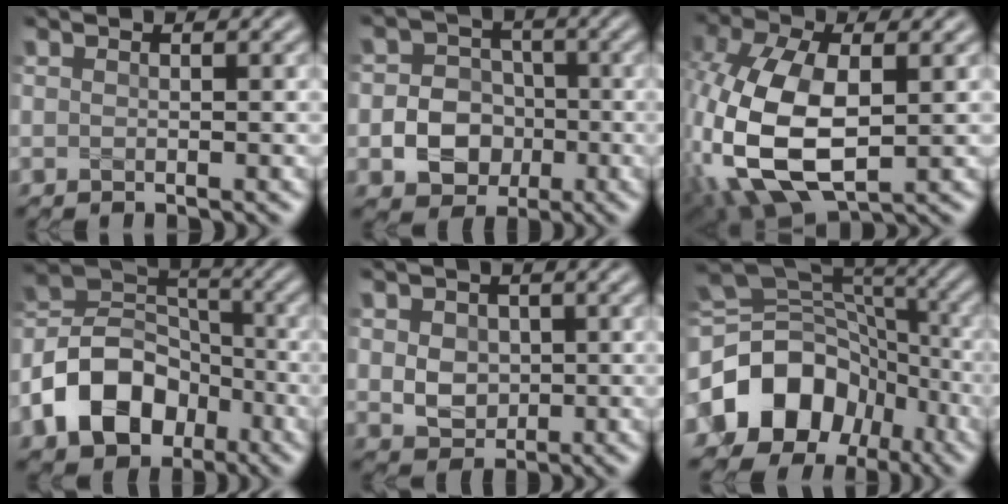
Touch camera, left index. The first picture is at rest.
{"total": 5.7, "force": [-1.4, 4.9, 2.4], "torque": [-0.016, -0.002, -0.045]}
{"total": 11.5, "force": [-0.9, 6.9, 9.1], "torque": [-0.227, -0.013, -0.010]}
{"total": 9.1, "force": [-4.2, 6.6, 4.7], "torque": [-0.084, 0.004, -0.092]}
{"total": 3.4, "force": [0.5, 2.8, 1.9], "torque": [-0.039, 0.002, 0.007]}
{"total": 13.1, "force": [-4.6, 10.3, 6.7], "torque": [-0.131, -0.009, -0.081]}